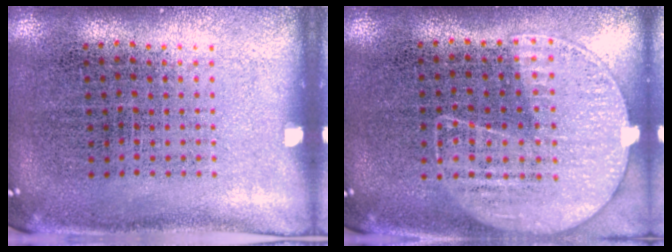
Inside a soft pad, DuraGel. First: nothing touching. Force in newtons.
{"total": 1.2, "press": 1.0, "slide": 0.6}